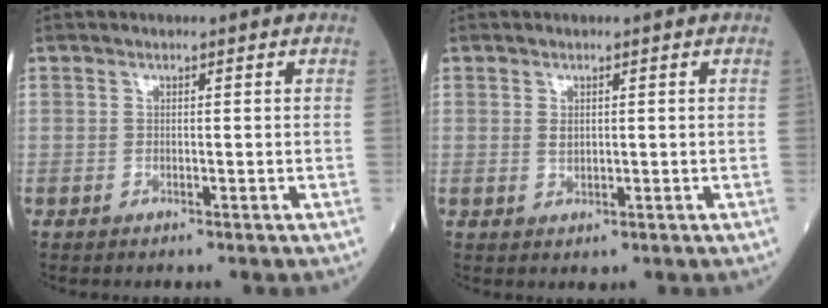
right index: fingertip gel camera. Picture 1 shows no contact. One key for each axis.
{"total": 1.3, "fx": 0.3, "fy": 0.8, "fz": 0.9, "tx": -0.016, "ty": -0.003, "tz": 0.008}